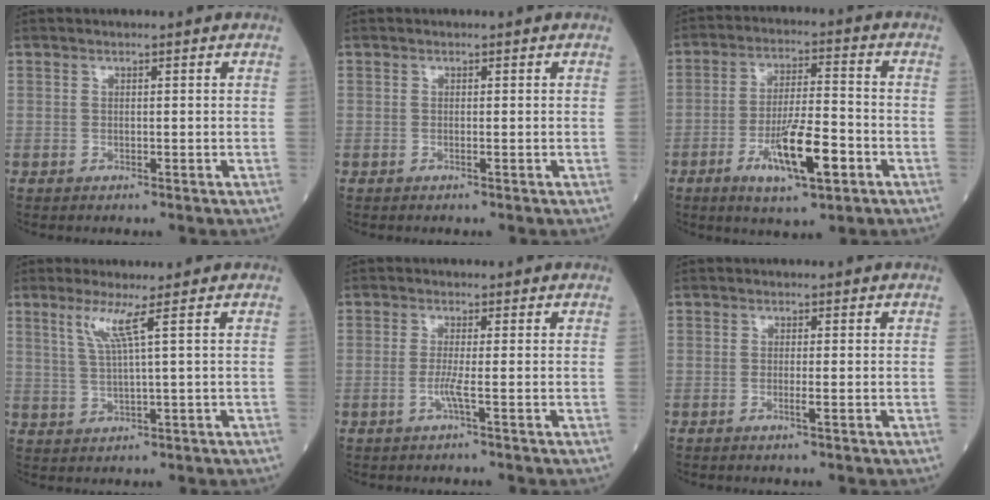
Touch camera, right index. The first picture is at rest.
{"total": 0.0}
{"total": 11.1, "force": [-4.5, 2.1, 9.9], "torque": [-0.177, -0.008, -0.076]}
{"total": 4.2, "force": [1.9, -1.1, 3.5], "torque": [-0.077, -0.004, 0.044]}
{"total": 1.9, "force": [-0.8, -0.6, 1.6], "torque": [-0.036, -0.002, -0.019]}
{"total": 1.3, "force": [-0.5, -0.2, 1.2], "torque": [-0.021, -0.003, -0.010]}